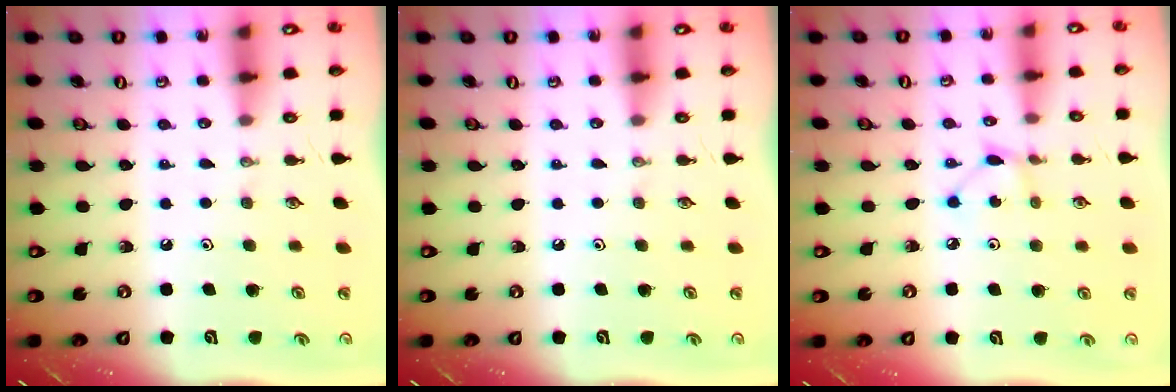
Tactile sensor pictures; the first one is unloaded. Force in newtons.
{"total": 0.0}
{"total": 2.2, "press": 2.2, "slide": 0.1}